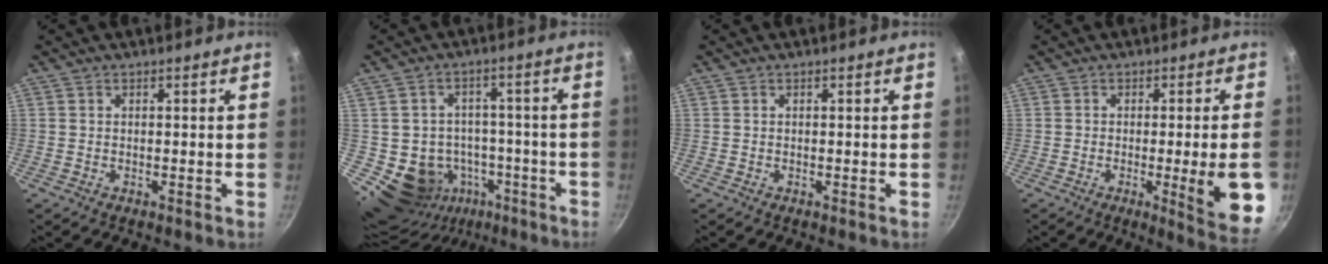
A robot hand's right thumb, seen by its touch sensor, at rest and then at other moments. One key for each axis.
{"total": 13.1, "fx": -5.1, "fy": 11.3, "fz": 4.3, "tx": -0.032, "ty": 0.052, "tz": -0.054}
{"total": 0.0}
{"total": 11.7, "fx": -2.3, "fy": 1.4, "fz": 11.3, "tx": -0.130, "ty": 0.000, "tz": -0.025}